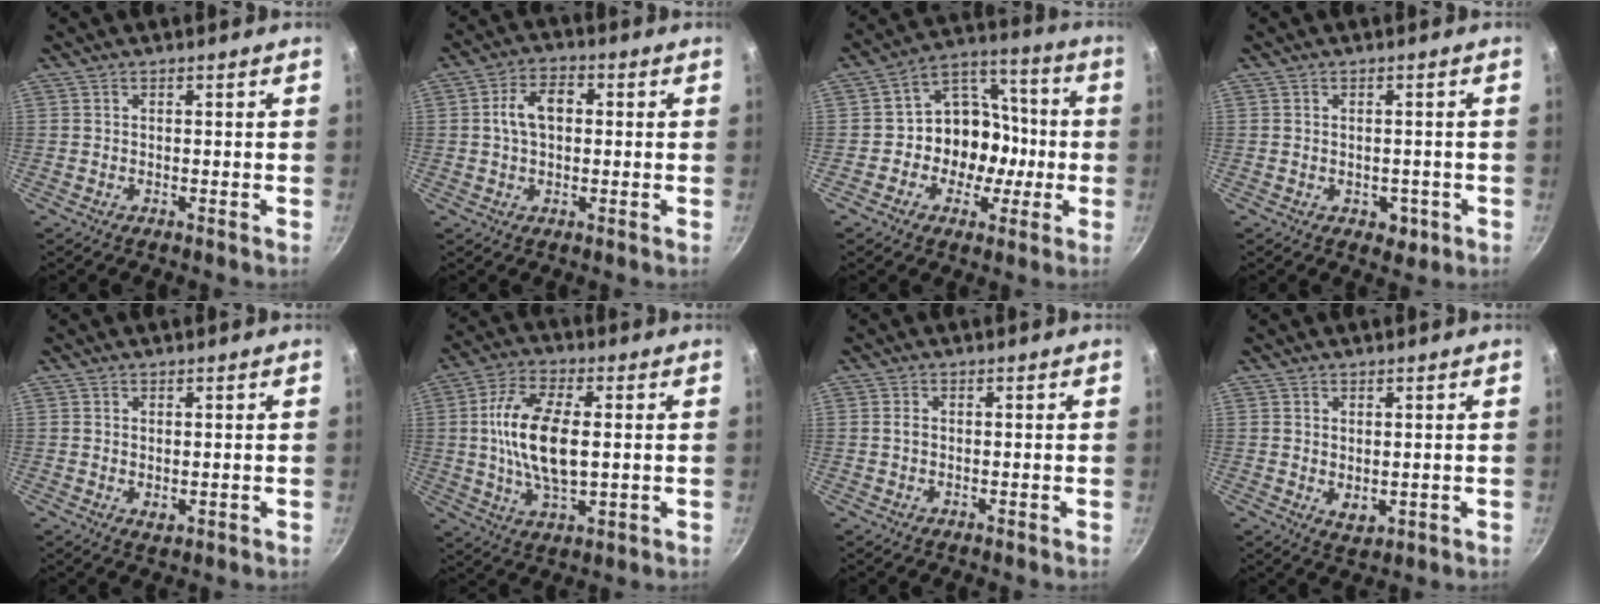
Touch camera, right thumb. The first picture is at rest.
{"total": 7.4, "force": [0.7, 4.8, 5.5], "torque": [-0.081, 0.018, 0.004]}
{"total": 13.4, "force": [-2.4, 11.1, 7.2], "torque": [-0.058, 0.046, -0.047]}
{"total": 3.5, "force": [-1.1, 2.5, 2.2], "torque": [-0.017, 0.007, -0.007]}
{"total": 2.0, "force": [0.3, 1.3, 1.5], "torque": [-0.023, -0.005, 0.005]}
{"total": 14.8, "force": [1.0, 7.2, 12.9], "torque": [-0.241, 0.009, 0.015]}
{"total": 1.3, "force": [0.1, 1.0, 0.8], "torque": [-0.013, 0.002, 0.000]}
{"total": 3.5, "force": [0.5, 2.3, 2.5], "torque": [-0.037, -0.014, 0.013]}